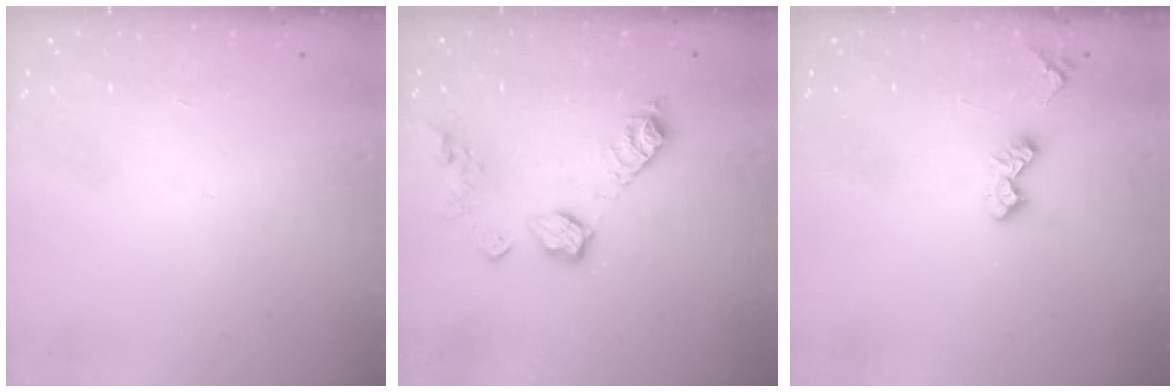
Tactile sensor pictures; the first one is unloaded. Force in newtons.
{"total": 11.3, "press": 11.2, "slide": 0.8}
{"total": 4.9, "press": 4.9, "slide": 0.7}